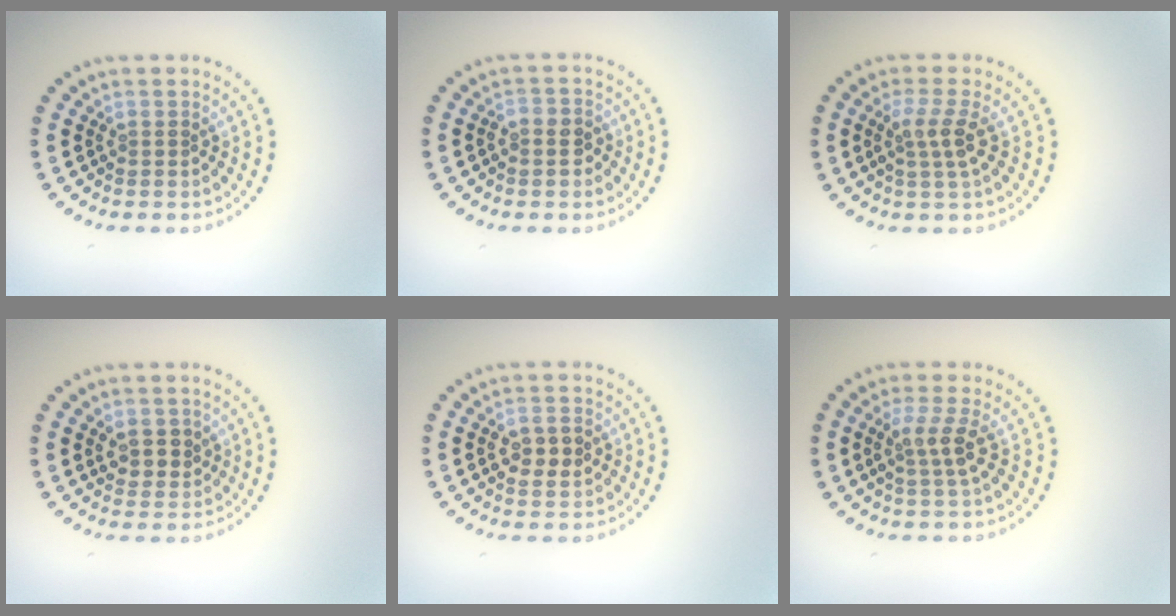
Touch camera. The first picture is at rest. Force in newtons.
{"total": 1.8, "press": 1.7, "slide": 0.5}
{"total": 2.5, "press": 2.1, "slide": 1.4}
{"total": 2.3, "press": 2.1, "slide": 0.8}
{"total": 2.8, "press": 2.8, "slide": 0.1}
{"total": 2.5, "press": 2.0, "slide": 1.5}